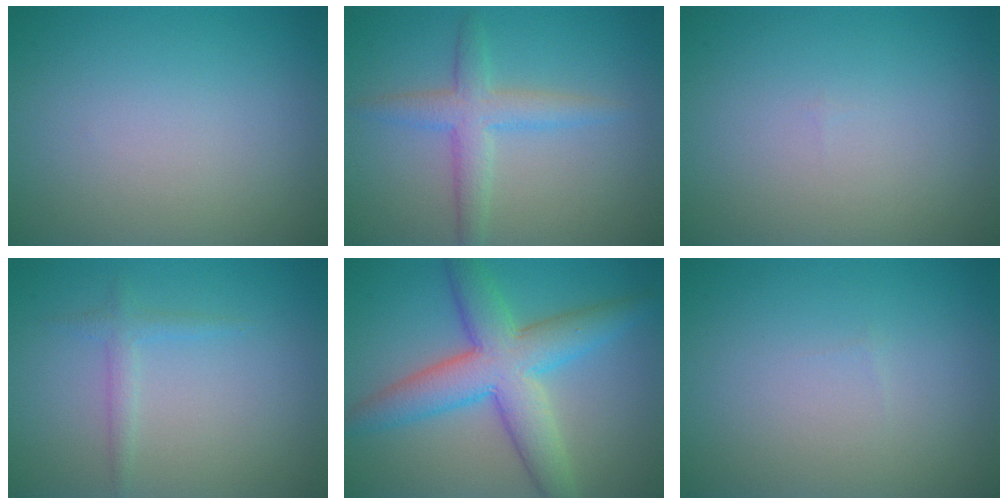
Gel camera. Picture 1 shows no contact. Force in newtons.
{"total": 3.3, "press": 3.3, "slide": 0.1}
{"total": 0.0}
{"total": 1.3, "press": 1.3, "slide": 0.1}
{"total": 7.7, "press": 7.7, "slide": 0.2}
{"total": 0.0}